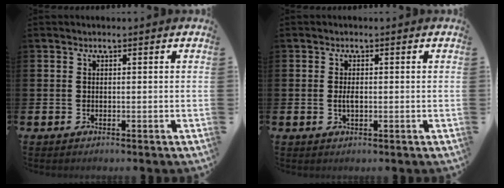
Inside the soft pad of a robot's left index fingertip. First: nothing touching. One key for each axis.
{"total": 1.4, "fx": -0.1, "fy": 0.6, "fz": 1.2, "tx": -0.024, "ty": 0.003, "tz": -0.004}